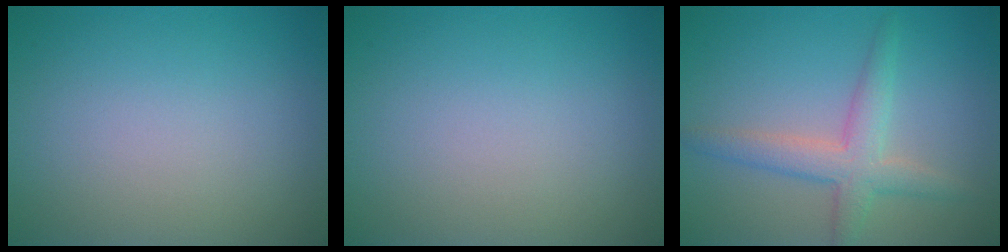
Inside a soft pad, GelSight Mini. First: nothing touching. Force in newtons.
{"total": 0.0}
{"total": 3.6, "press": 3.6, "slide": 0.1}